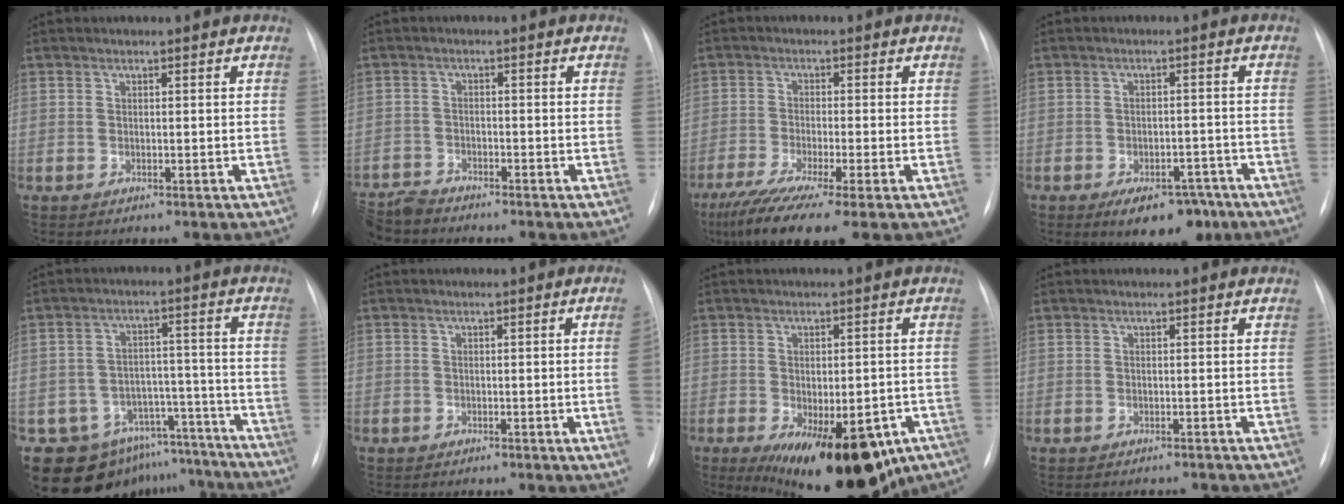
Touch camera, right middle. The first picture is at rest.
{"total": 4.9, "force": [-4.9, 0.5, 0.4], "torque": [-0.003, -0.018, -0.094]}
{"total": 11.7, "force": [-8.0, 0.8, 8.5], "torque": [-0.151, -0.029, -0.134]}
{"total": 8.2, "force": [-5.6, 4.0, 4.5], "torque": [-0.053, 0.010, -0.076]}
{"total": 15.2, "force": [-12.3, 8.7, 1.6], "torque": [-0.016, 0.069, -0.160]}
{"total": 3.0, "force": [-0.7, -0.7, 2.9], "torque": [-0.037, 0.000, -0.011]}
{"total": 20.2, "force": [-11.0, 9.4, 14.2], "torque": [-0.182, -0.017, -0.136]}
{"total": 2.2, "force": [-2.1, 0.6, 0.6], "torque": [-0.010, -0.003, -0.021]}